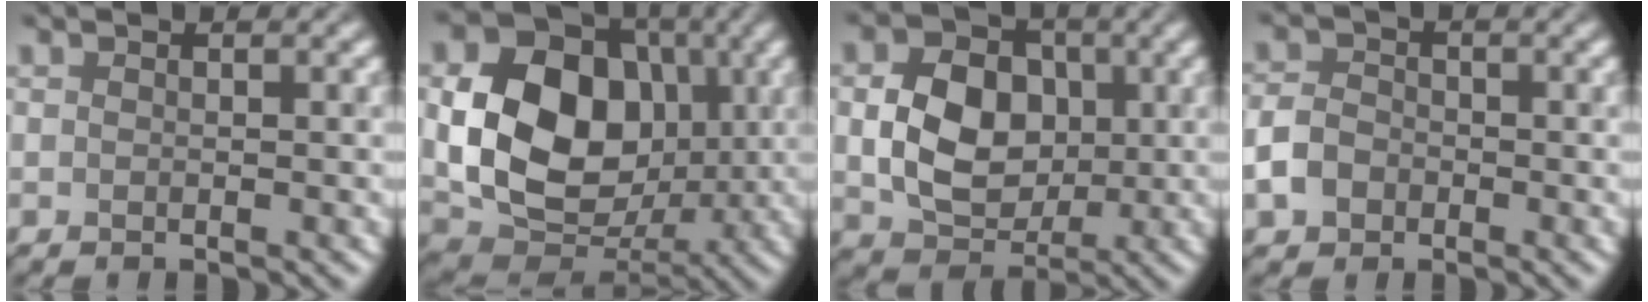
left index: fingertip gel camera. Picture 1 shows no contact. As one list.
[{"total": 11.3, "force": [0.4, 8.8, 7.0], "torque": [-0.125, -0.011, 0.011]}, {"total": 6.2, "force": [0.2, 4.9, 3.9], "torque": [-0.072, -0.003, 0.010]}, {"total": 2.6, "force": [-1.4, 2.0, 0.8], "torque": [-0.015, 0.002, -0.031]}]